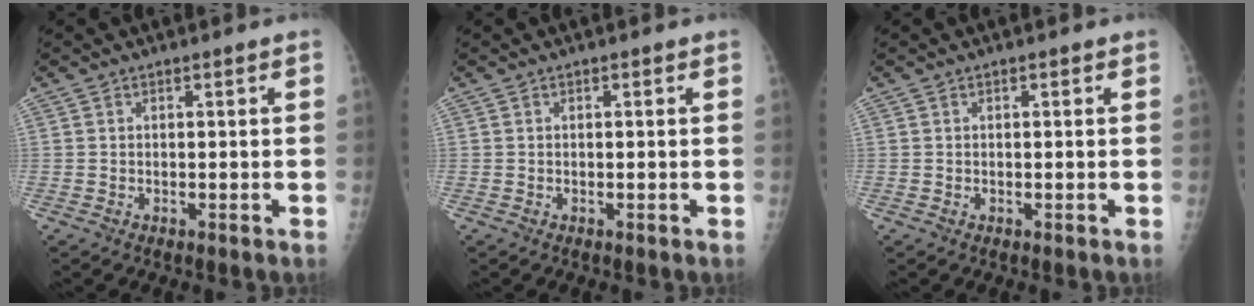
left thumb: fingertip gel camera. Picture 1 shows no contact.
{"total": 0.0}
{"total": 0.0}